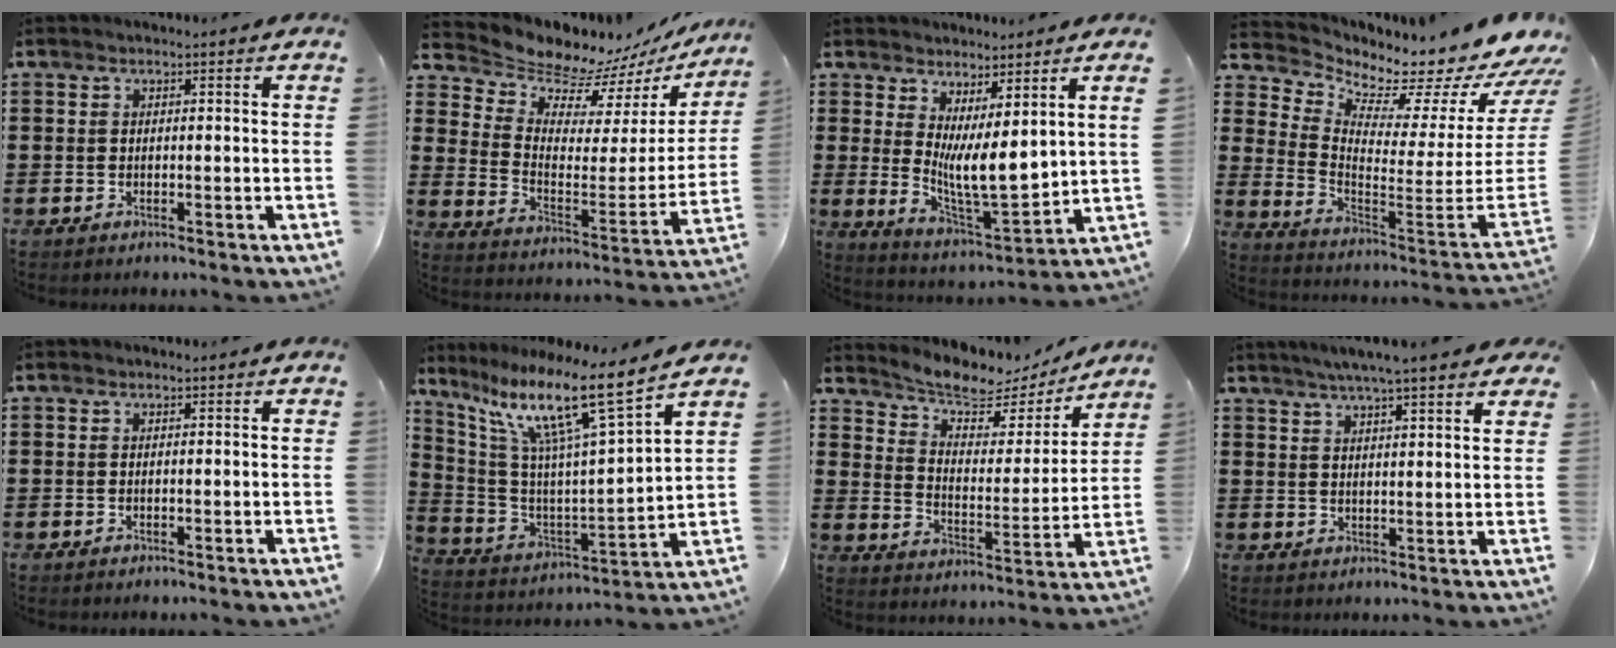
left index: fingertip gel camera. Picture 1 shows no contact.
{"total": 8.1, "force": [7.6, 2.3, 1.0], "torque": [-0.050, -0.070, 0.130]}
{"total": 7.5, "force": [2.5, 1.7, 6.9], "torque": [-0.124, -0.030, 0.044]}
{"total": 4.4, "force": [4.4, 0.4, 0.5], "torque": [-0.020, -0.077, 0.063]}
{"total": 0.0}
{"total": 13.4, "force": [8.9, 0.6, 10.0], "torque": [-0.212, -0.055, 0.135]}
{"total": 6.6, "force": [6.1, 1.6, 1.8], "torque": [-0.061, -0.044, 0.103]}
{"total": 4.7, "force": [3.9, 0.1, 2.5], "torque": [-0.060, -0.007, 0.068]}